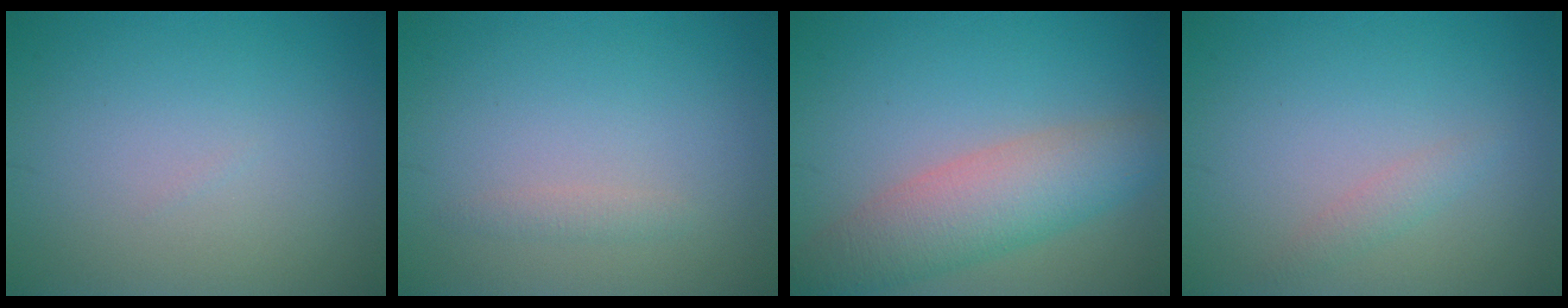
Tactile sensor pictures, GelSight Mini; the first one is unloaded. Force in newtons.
{"total": 0.8, "press": 0.8, "slide": 0.0}
{"total": 6.1, "press": 6.0, "slide": 0.5}
{"total": 1.2, "press": 1.2, "slide": 0.0}